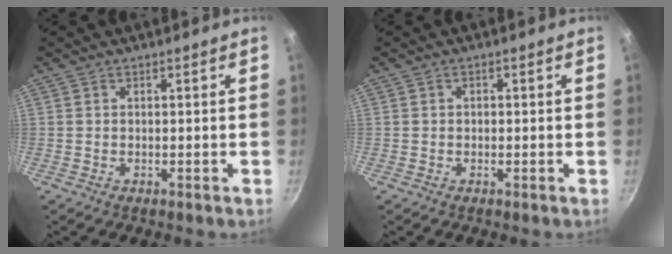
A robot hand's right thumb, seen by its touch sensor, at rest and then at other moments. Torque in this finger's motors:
{"motor_torque": [-0.29, 0.10, 0.05, 0.34, 0.02]}